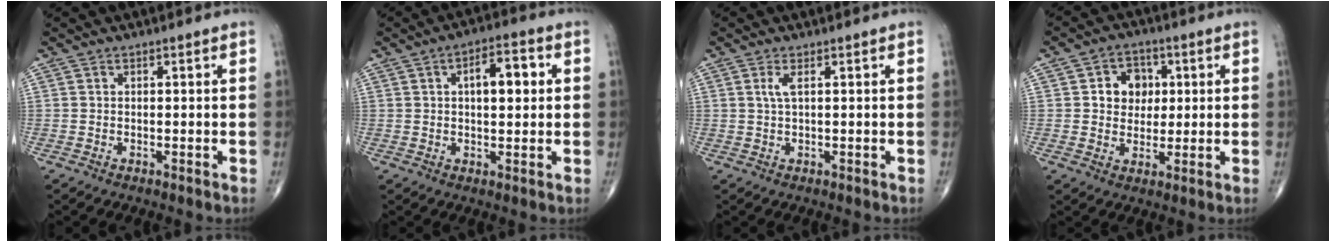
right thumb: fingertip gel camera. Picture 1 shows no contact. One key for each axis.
{"total": 7.7, "fx": 1.6, "fy": 3.4, "fz": 6.7, "tx": -0.087, "ty": 0.010, "tz": 0.021}
{"total": 1.8, "fx": 0.6, "fy": 0.3, "fz": 1.6, "tx": -0.046, "ty": 0.004, "tz": 0.016}
{"total": 7.1, "fx": 1.5, "fy": 6.0, "fz": 3.6, "tx": -0.016, "ty": 0.001, "tz": 0.021}